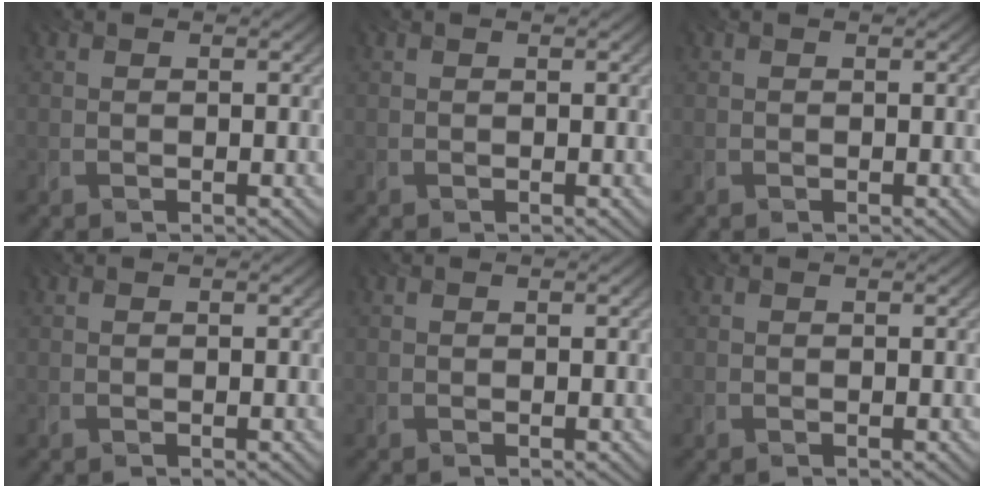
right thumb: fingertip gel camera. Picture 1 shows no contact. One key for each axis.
{"total": 0.0}
{"total": 0.0}
{"total": 0.0}
{"total": 0.0}
{"total": 0.0}